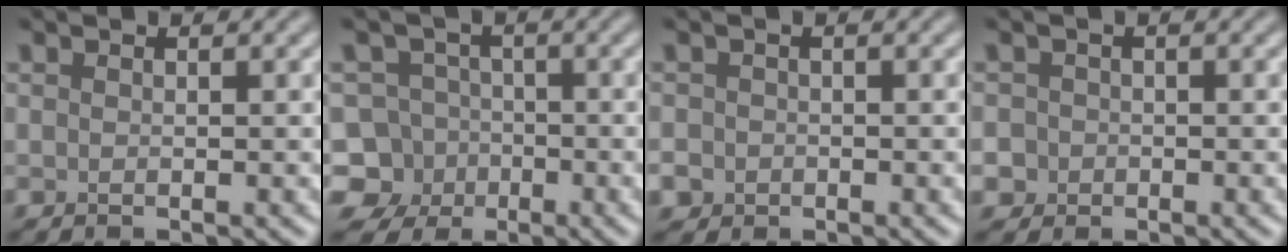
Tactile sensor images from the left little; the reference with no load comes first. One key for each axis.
{"total": 8.4, "fx": -3.9, "fy": 7.3, "fz": 1.4, "tx": -0.019, "ty": -0.007, "tz": -0.094}
{"total": 3.3, "fx": -1.7, "fy": 2.7, "fz": 0.8, "tx": -0.008, "ty": -0.012, "tz": -0.030}
{"total": 3.5, "fx": -1.4, "fy": 3.2, "fz": 0.7, "tx": 0.006, "ty": -0.001, "tz": -0.038}